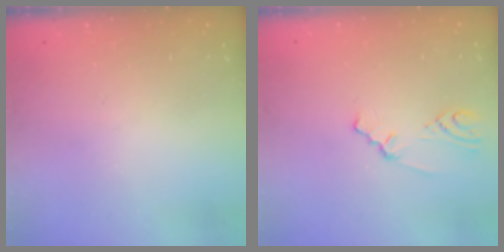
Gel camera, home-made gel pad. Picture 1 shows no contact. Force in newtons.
{"total": 1.7, "press": 1.7, "slide": 0.4}